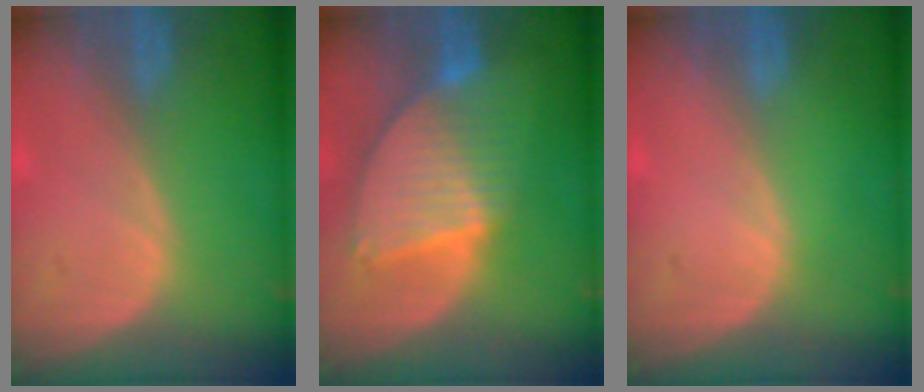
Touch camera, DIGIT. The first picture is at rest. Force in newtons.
{"total": 8.5, "press": 7.5, "slide": 4.0}
{"total": 0.0}